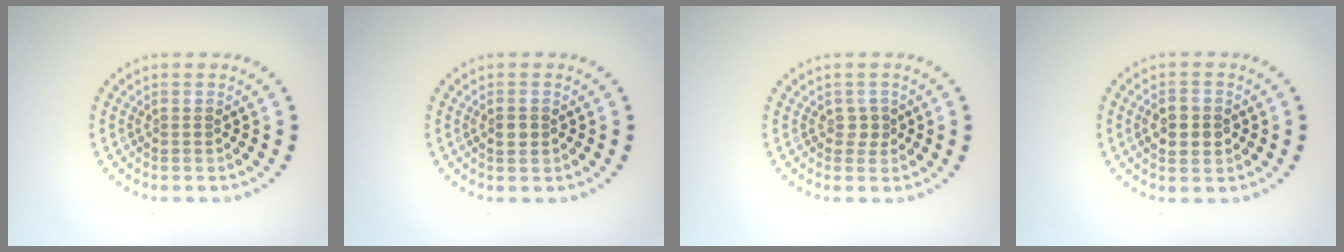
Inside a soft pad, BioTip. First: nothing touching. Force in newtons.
{"total": 1.0, "press": 1.0, "slide": 0.3}
{"total": 1.0, "press": 0.8, "slide": 0.5}
{"total": 3.0, "press": 3.0, "slide": 0.0}